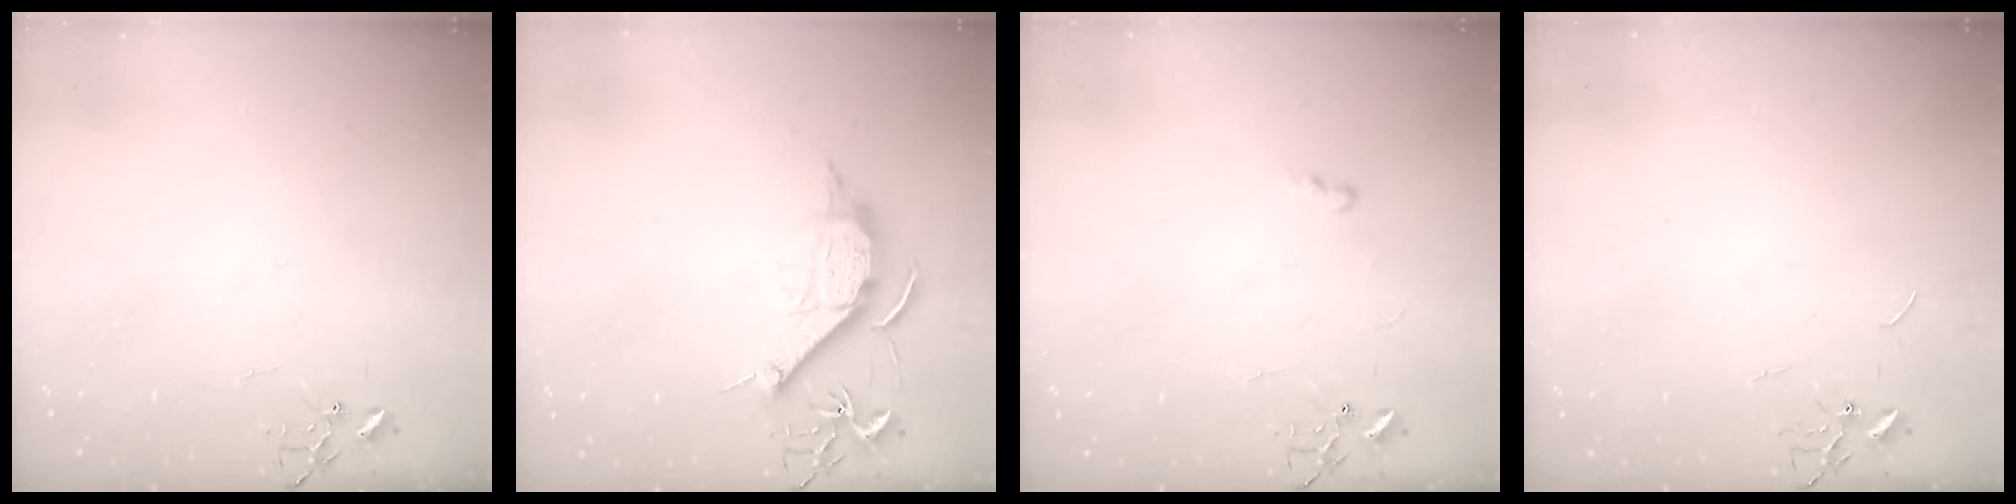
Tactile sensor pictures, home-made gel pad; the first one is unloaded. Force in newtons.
{"total": 11.2, "press": 11.2, "slide": 0.1}
{"total": 4.4, "press": 4.4, "slide": 0.5}
{"total": 0.6, "press": 0.6, "slide": 0.1}